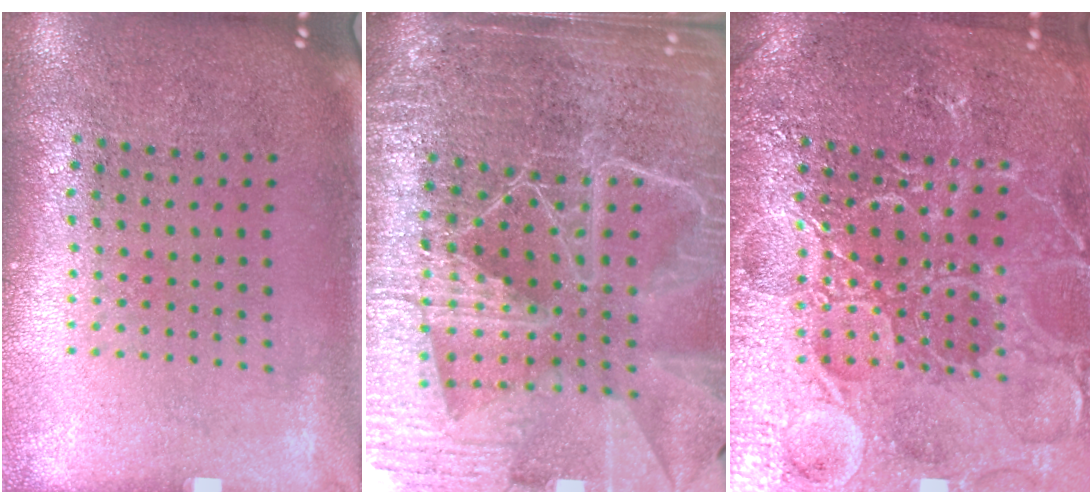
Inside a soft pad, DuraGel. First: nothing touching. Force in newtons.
{"total": 6.2, "press": 5.4, "slide": 3.1}
{"total": 7.4, "press": 7.4, "slide": 0.9}